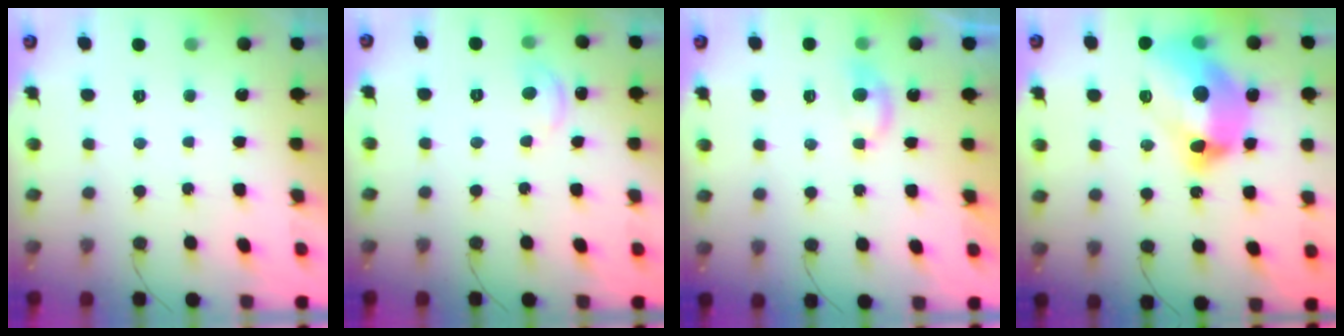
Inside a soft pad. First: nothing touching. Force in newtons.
{"total": 4.6, "press": 4.6, "slide": 0.5}
{"total": 5.0, "press": 4.9, "slide": 0.6}
{"total": 18.8, "press": 18.7, "slide": 1.7}